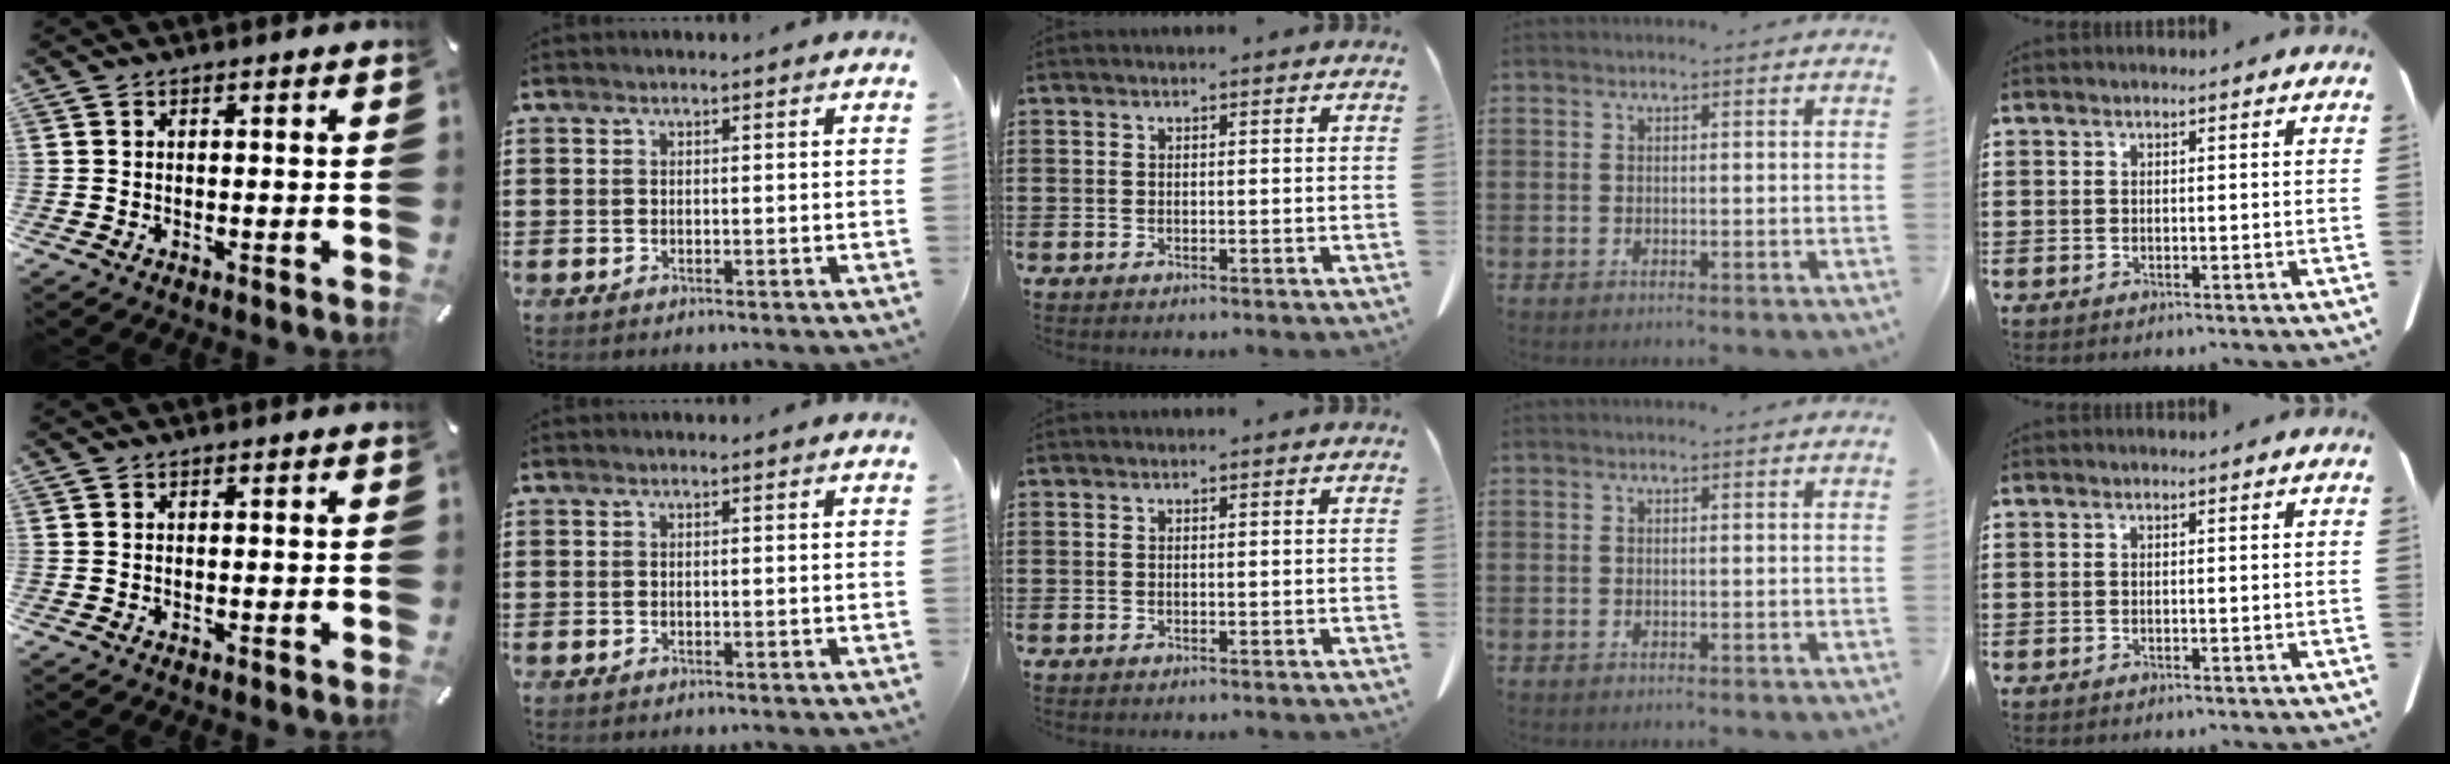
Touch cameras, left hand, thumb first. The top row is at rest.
{}